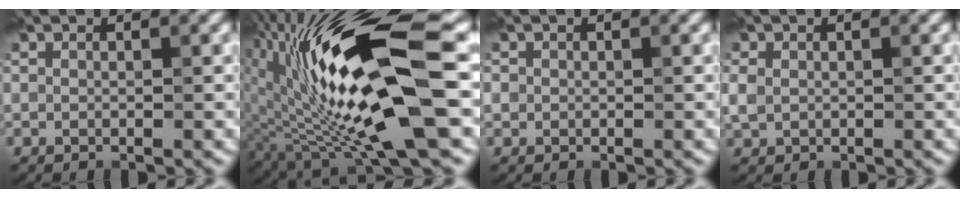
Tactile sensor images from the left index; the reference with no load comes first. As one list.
[{"total": 15.1, "force": [0.3, 4.6, 14.4], "torque": [-0.250, -0.003, 0.003]}, {"total": 0.7, "force": [0.0, 0.7, 0.1], "torque": [0.004, -0.001, -0.003]}, {"total": 1.5, "force": [0.1, 1.3, 0.8], "torque": [-0.018, 0.000, 0.003]}]